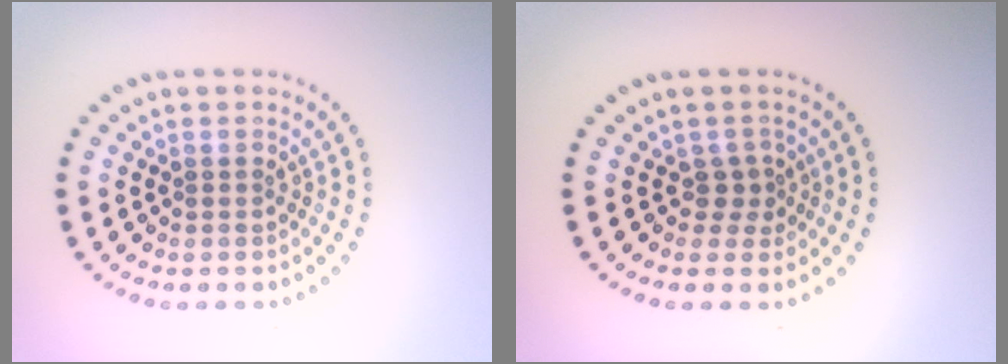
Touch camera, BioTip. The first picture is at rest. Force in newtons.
{"total": 1.6, "press": 1.0, "slide": 1.2}